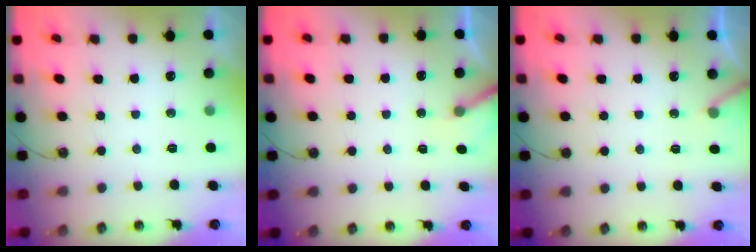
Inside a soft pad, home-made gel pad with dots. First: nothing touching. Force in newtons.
{"total": 6.6, "press": 6.6, "slide": 0.4}
{"total": 5.3, "press": 5.2, "slide": 0.4}